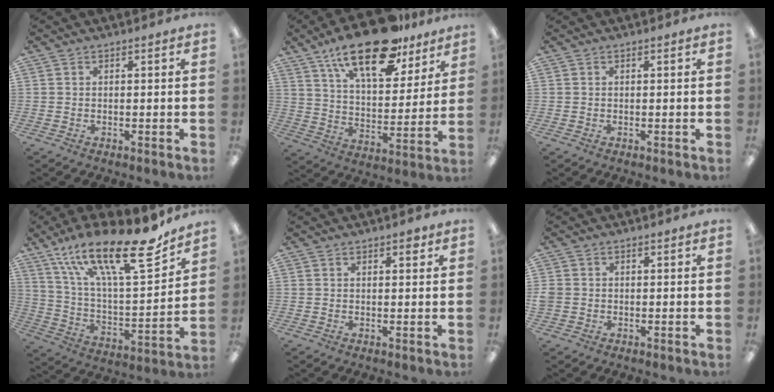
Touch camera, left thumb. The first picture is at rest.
{"total": 20.5, "force": [14.3, 8.4, 12.1], "torque": [-0.199, -0.073, 0.243]}
{"total": 0.0}
{"total": 25.3, "force": [17.4, 6.7, 17.0], "torque": [-0.279, -0.103, 0.290]}
{"total": 1.8, "force": [1.2, 0.8, 1.1], "torque": [-0.006, -0.005, 0.018]}
{"total": 1.9, "force": [-0.2, 1.8, 0.5], "torque": [-0.008, 0.004, -0.005]}